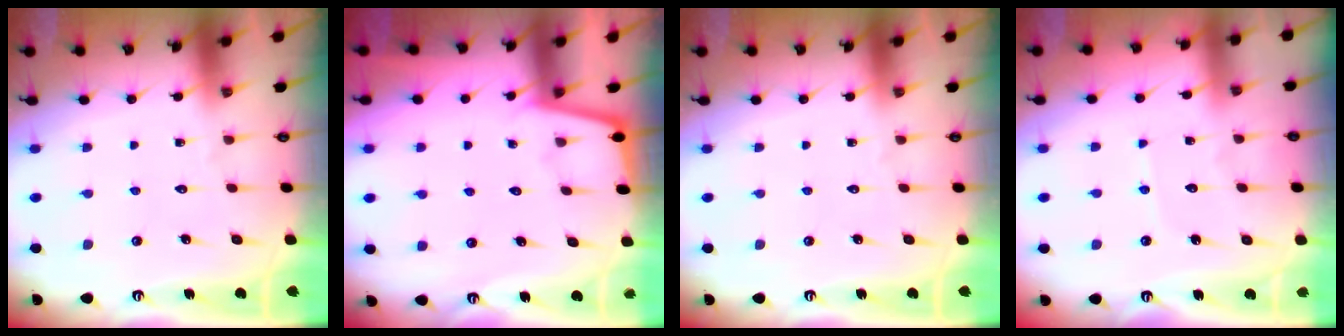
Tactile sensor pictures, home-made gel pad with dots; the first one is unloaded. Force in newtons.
{"total": 1.7, "press": 1.7, "slide": 0.3}
{"total": 0.0}
{"total": 3.5, "press": 3.5, "slide": 0.4}